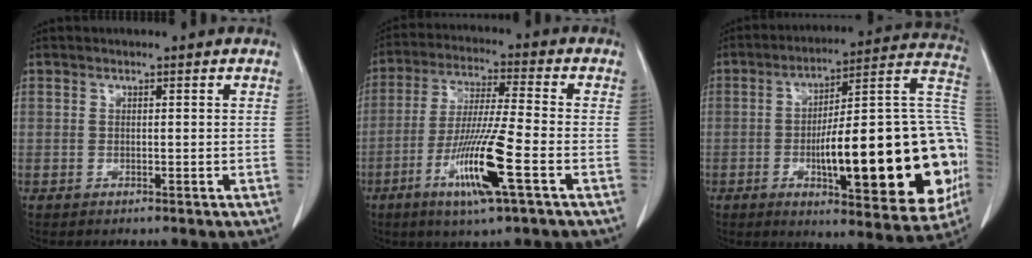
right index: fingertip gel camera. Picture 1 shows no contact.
{"total": 12.5, "force": [-5.0, -0.2, 11.5], "torque": [-0.223, -0.020, -0.093]}
{"total": 28.9, "force": [-5.6, 6.1, 27.7], "torque": [-0.307, 0.019, -0.070]}